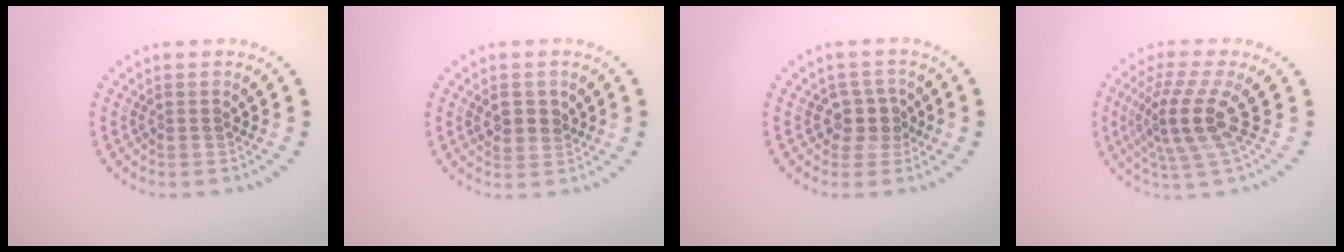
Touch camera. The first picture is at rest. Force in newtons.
{"total": 1.7, "press": 1.5, "slide": 0.6}
{"total": 2.3, "press": 1.9, "slide": 1.3}
{"total": 4.4, "press": 3.2, "slide": 3.1}